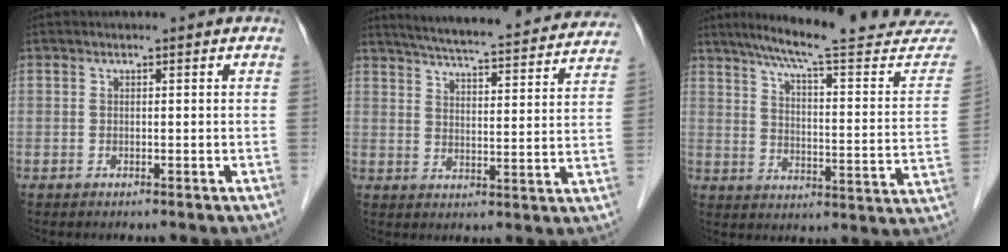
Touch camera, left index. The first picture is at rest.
{"total": 25.8, "force": [23.7, 3.1, 9.7], "torque": [-0.152, -0.022, 0.299]}
{"total": 26.8, "force": [24.2, 1.6, 11.4], "torque": [-0.161, -0.075, 0.303]}